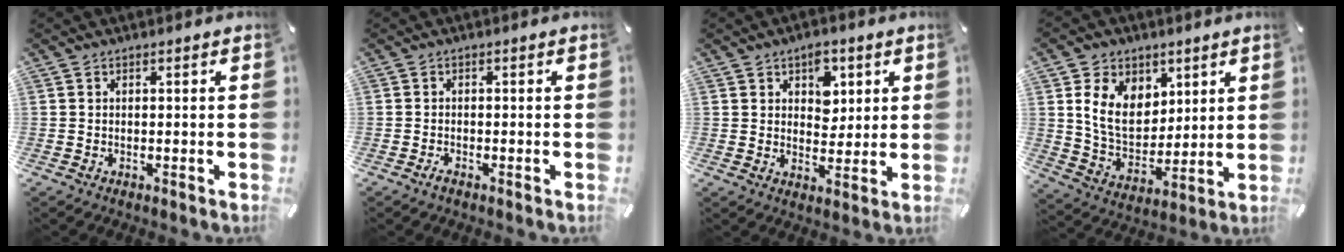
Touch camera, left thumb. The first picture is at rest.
{"total": 1.0, "force": [-0.8, 0.3, 0.5], "torque": [-0.013, -0.001, -0.016]}
{"total": 6.5, "force": [3.0, 4.9, 3.1], "torque": [-0.028, -0.010, 0.045]}
{"total": 12.3, "force": [4.8, 9.7, 6.0], "torque": [-0.125, -0.017, 0.093]}